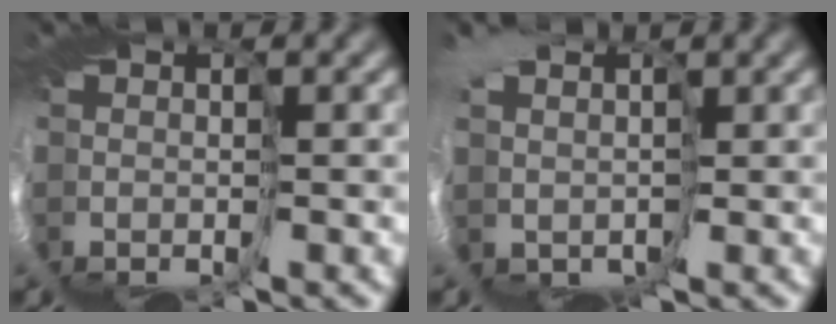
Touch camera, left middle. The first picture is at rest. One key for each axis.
{"total": 3.9, "fx": 1.5, "fy": 2.9, "fz": 2.0, "tx": -0.046, "ty": -0.016, "tz": 0.015}